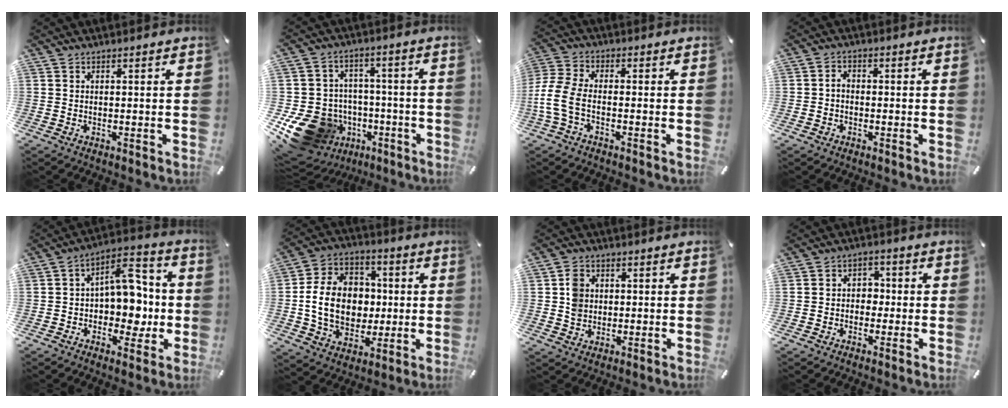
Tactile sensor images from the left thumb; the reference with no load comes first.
{"total": 17.7, "force": [-7.1, 14.3, 7.6], "torque": [-0.155, 0.036, -0.091]}
{"total": 7.3, "force": [-2.6, 3.7, 5.7], "torque": [-0.140, -0.005, -0.049]}
{"total": 2.3, "force": [-0.8, 1.8, 1.2], "torque": [-0.024, 0.008, -0.017]}
{"total": 12.3, "force": [0.1, 9.2, 8.1], "torque": [-0.083, -0.005, 0.004]}
{"total": 16.0, "force": [-0.7, 13.2, 8.9], "torque": [-0.204, 0.015, -0.006]}
{"total": 4.3, "force": [0.3, 4.1, 1.4], "torque": [-0.017, 0.002, 0.002]}
{"total": 4.2, "force": [-1.2, 3.7, 1.4], "torque": [-0.024, 0.014, -0.027]}